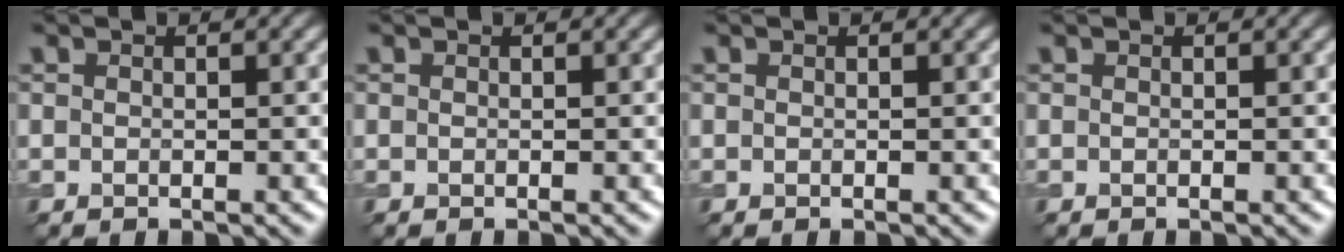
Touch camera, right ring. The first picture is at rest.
{"total": 0.0}
{"total": 0.0}
{"total": 0.0}